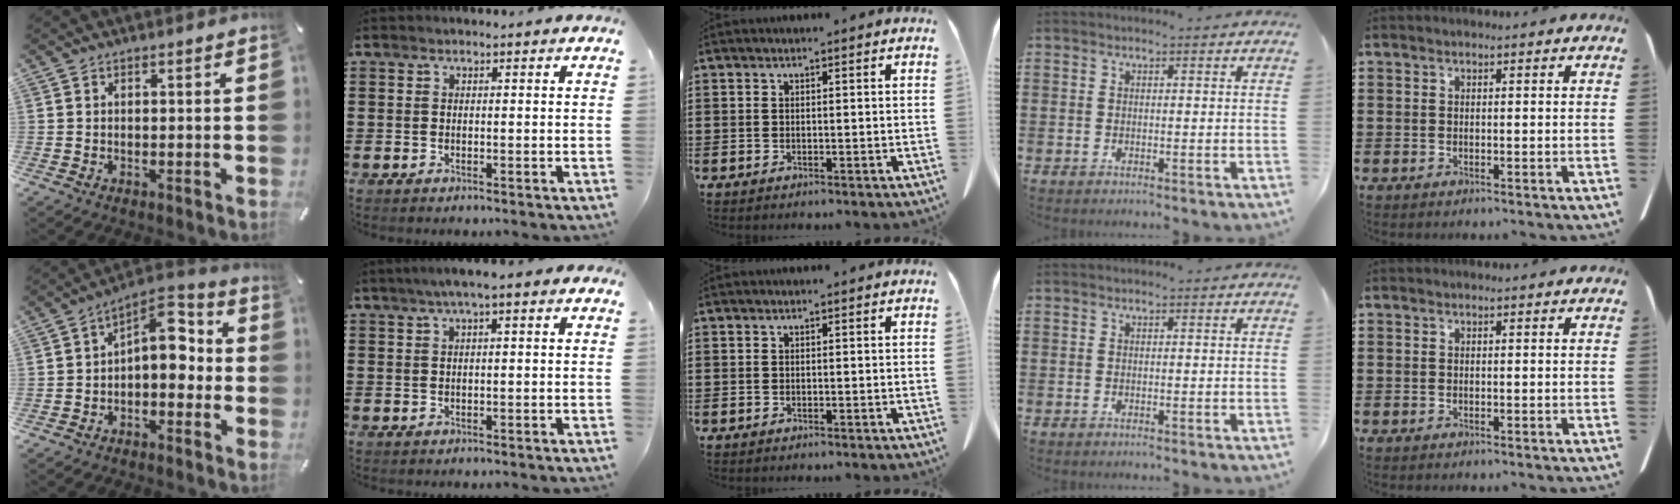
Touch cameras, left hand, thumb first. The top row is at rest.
{"thumb": {"total": 9.1, "force": [1.1, 5.4, 7.2], "torque": [-0.087, -0.021, 0.010]}, "index": {"total": 2.0, "force": [0.0, 0.4, 1.9], "torque": [-0.034, 0.004, -0.003]}}